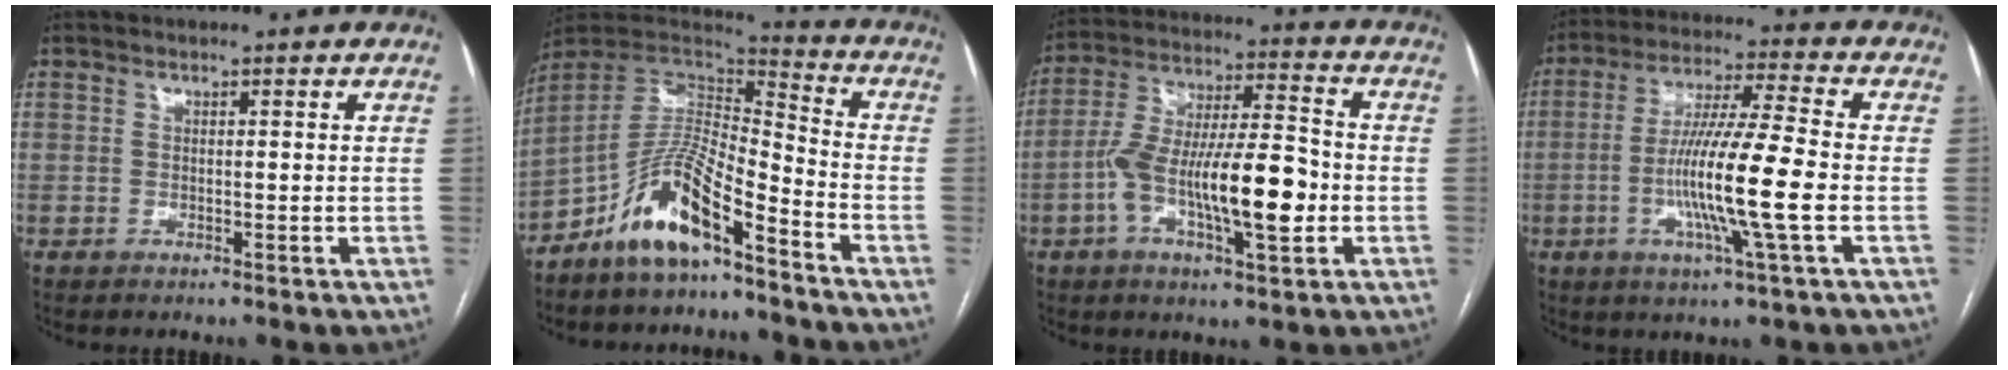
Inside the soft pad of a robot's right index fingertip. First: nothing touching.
{"total": 12.0, "force": [-8.3, 2.5, 8.3], "torque": [-0.162, 0.017, -0.152]}
{"total": 16.0, "force": [-3.7, 3.6, 15.1], "torque": [-0.278, 0.014, -0.062]}
{"total": 13.2, "force": [-2.8, -0.5, 12.9], "torque": [-0.245, -0.009, -0.059]}